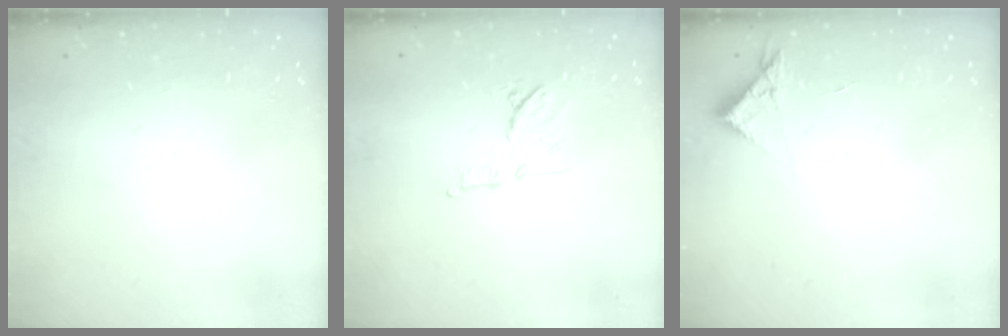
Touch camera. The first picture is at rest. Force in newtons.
{"total": 9.5, "press": 9.5, "slide": 0.8}
{"total": 3.1, "press": 3.1, "slide": 0.5}